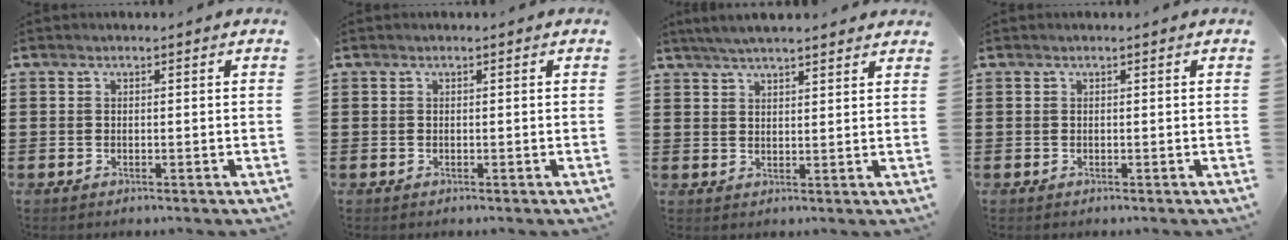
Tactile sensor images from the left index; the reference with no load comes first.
{"total": 0.0}
{"total": 3.9, "force": [3.6, 0.2, 1.3], "torque": [-0.034, -0.003, 0.067]}
{"total": 0.0}